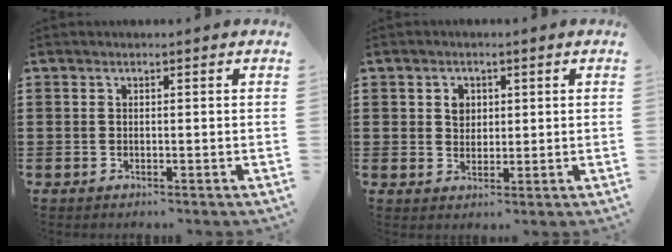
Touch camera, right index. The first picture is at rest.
{"total": 2.7, "force": [1.0, 1.7, 1.8], "torque": [-0.033, 0.003, 0.015]}